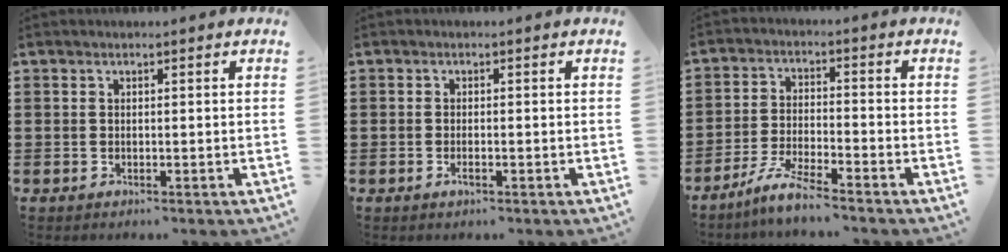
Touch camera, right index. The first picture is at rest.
{"total": 0.9, "force": [-0.5, 0.1, 0.7], "torque": [-0.021, -0.008, -0.009]}
{"total": 5.3, "force": [-4.7, -0.1, 2.3], "torque": [-0.061, -0.011, -0.095]}